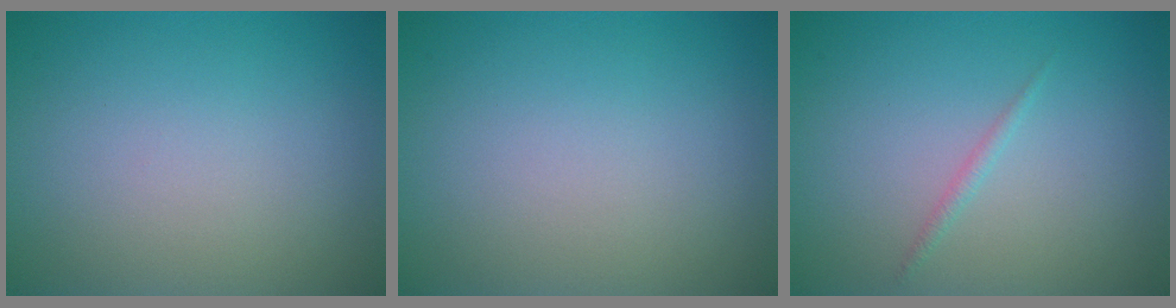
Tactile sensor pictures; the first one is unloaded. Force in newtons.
{"total": 0.0}
{"total": 0.7, "press": 0.7, "slide": 0.1}